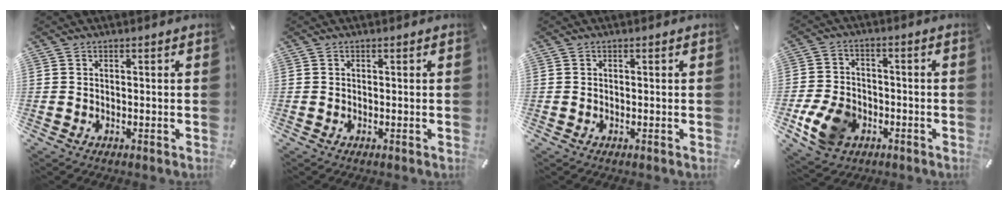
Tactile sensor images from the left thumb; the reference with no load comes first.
{"total": 0.0}
{"total": 0.0}
{"total": 10.8, "force": [-4.0, 7.9, 6.2], "torque": [-0.131, 0.015, -0.070]}